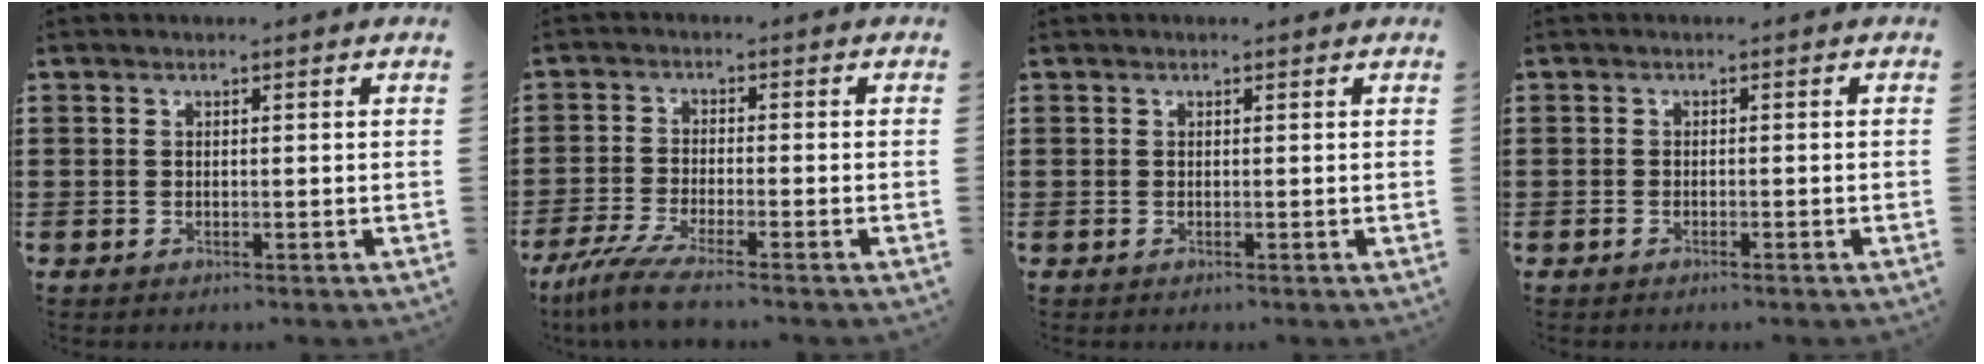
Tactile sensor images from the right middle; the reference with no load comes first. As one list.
[{"total": 5.3, "force": [-4.2, 0.1, 3.2], "torque": [-0.082, -0.021, -0.083]}, {"total": 0.0}, {"total": 0.6, "force": [-0.5, 0.0, 0.3], "torque": [-0.007, -0.002, -0.009]}]